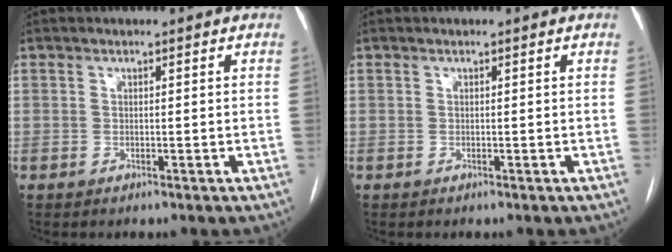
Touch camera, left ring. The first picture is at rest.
{"total": 0.0}